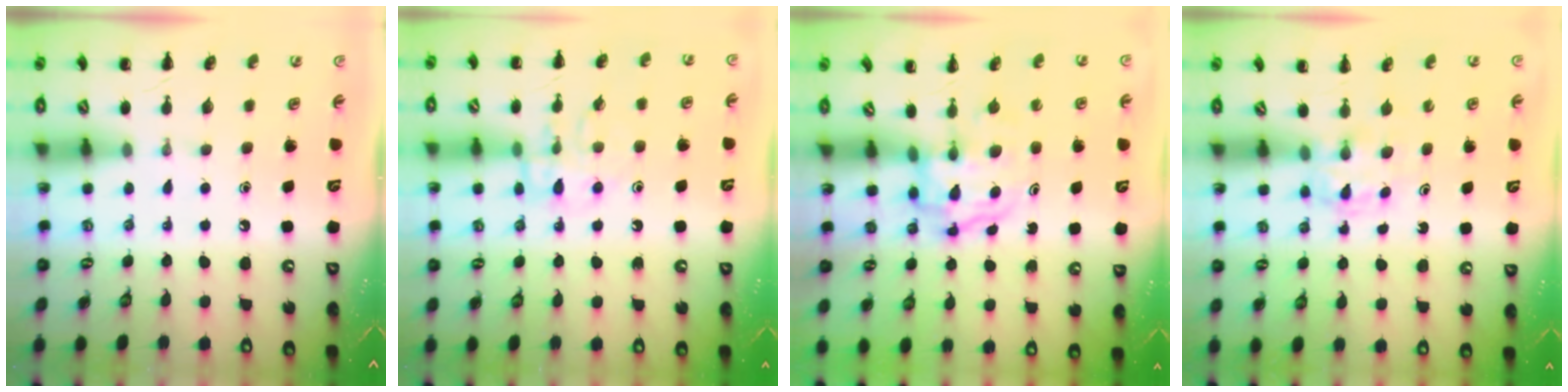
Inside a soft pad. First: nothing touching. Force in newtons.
{"total": 10.6, "press": 10.6, "slide": 0.5}
{"total": 3.7, "press": 3.7, "slide": 0.4}
{"total": 2.6, "press": 2.4, "slide": 1.1}